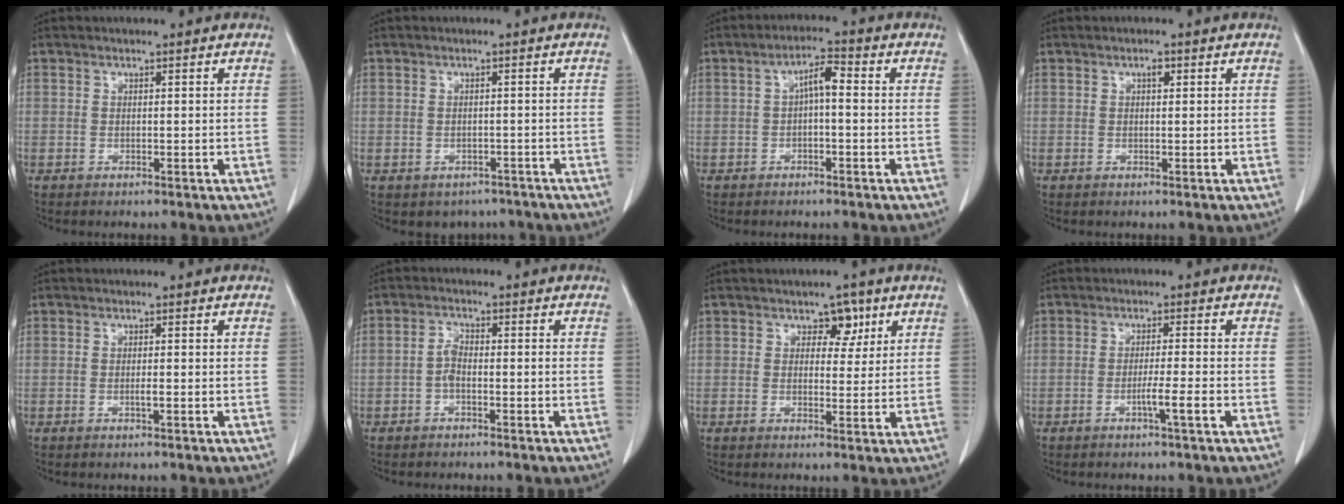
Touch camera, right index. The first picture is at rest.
{"total": 3.9, "force": [-2.9, 2.6, 0.3], "torque": [0.006, 0.011, -0.037]}
{"total": 3.9, "force": [0.1, 1.0, 3.8], "torque": [-0.066, 0.017, 0.000]}
{"total": 1.1, "force": [0.5, 0.5, 0.9], "torque": [-0.016, 0.002, 0.007]}
{"total": 0.9, "force": [-0.3, 0.0, 0.8], "torque": [-0.018, 0.000, -0.005]}
{"total": 2.2, "force": [-0.9, 0.8, 1.8], "torque": [-0.032, 0.005, -0.017]}
{"total": 3.6, "force": [1.8, 2.4, 1.9], "torque": [-0.017, 0.005, 0.026]}
{"total": 3.4, "force": [-1.5, -0.6, 3.0], "torque": [-0.049, -0.004, -0.028]}